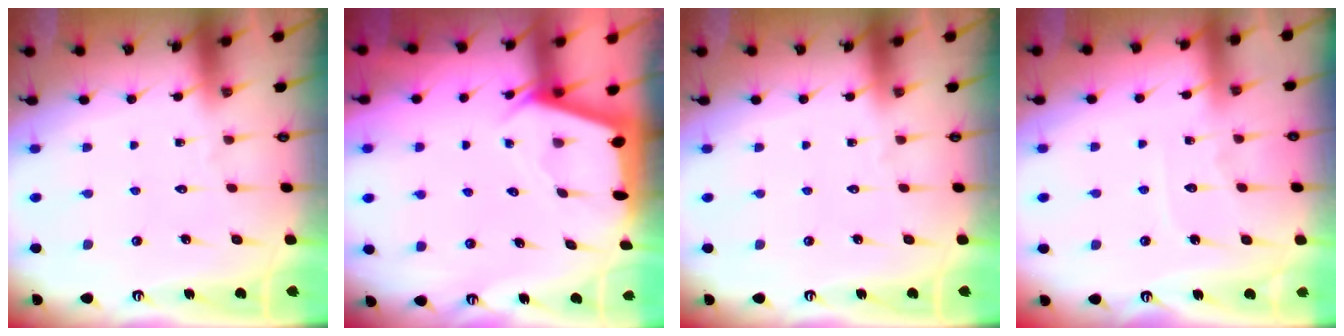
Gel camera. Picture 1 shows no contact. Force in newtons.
{"total": 2.5, "press": 2.5, "slide": 0.3}
{"total": 0.0}
{"total": 4.5, "press": 4.5, "slide": 0.5}